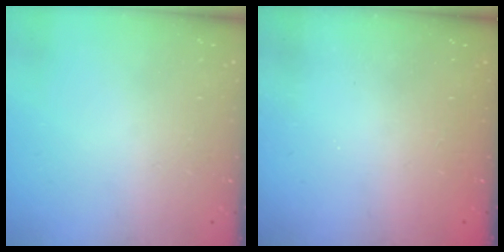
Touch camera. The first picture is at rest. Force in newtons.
{"total": 2.3, "press": 2.2, "slide": 0.8}